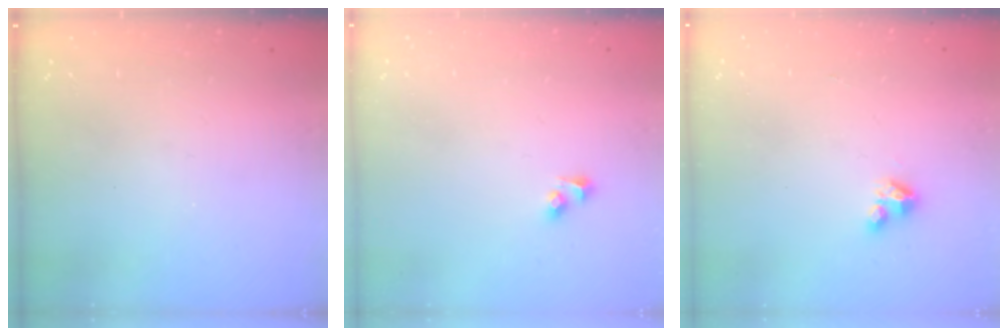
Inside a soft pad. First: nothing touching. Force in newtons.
{"total": 2.7, "press": 2.4, "slide": 1.1}
{"total": 2.8, "press": 2.8, "slide": 0.2}